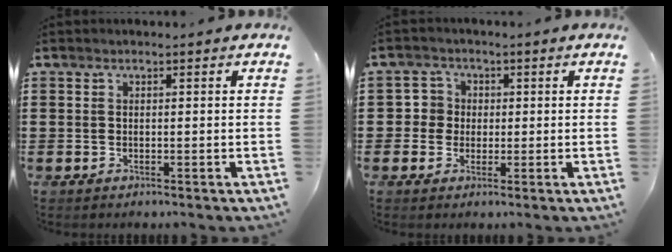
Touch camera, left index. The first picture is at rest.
{"total": 3.4, "force": [0.0, 3.3, 0.3], "torque": [-0.025, 0.011, -0.005]}